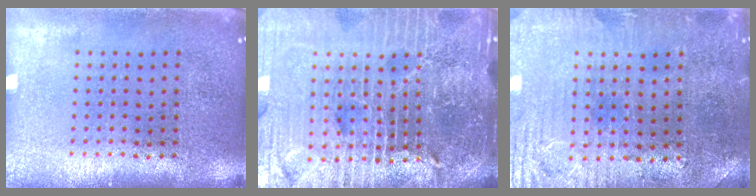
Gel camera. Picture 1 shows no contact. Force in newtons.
{"total": 6.6, "press": 5.8, "slide": 3.2}
{"total": 1.3, "press": 1.2, "slide": 0.6}